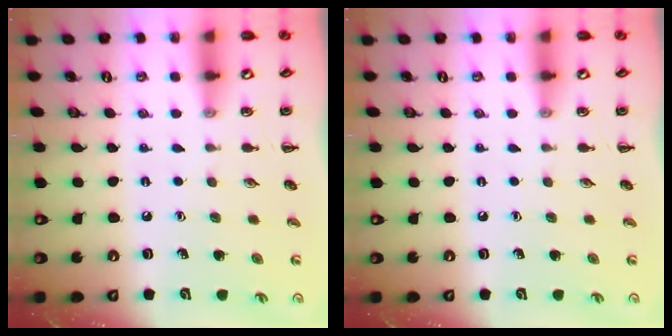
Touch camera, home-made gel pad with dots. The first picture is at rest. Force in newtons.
{"total": 0.0}